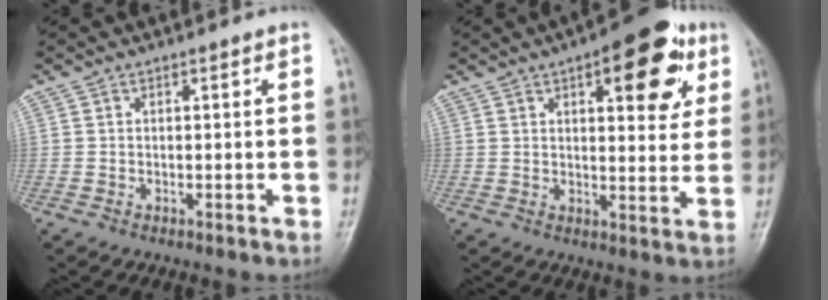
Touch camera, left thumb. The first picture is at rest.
{"total": 14.2, "force": [6.3, 5.9, 11.3], "torque": [-0.103, -0.014, 0.074]}